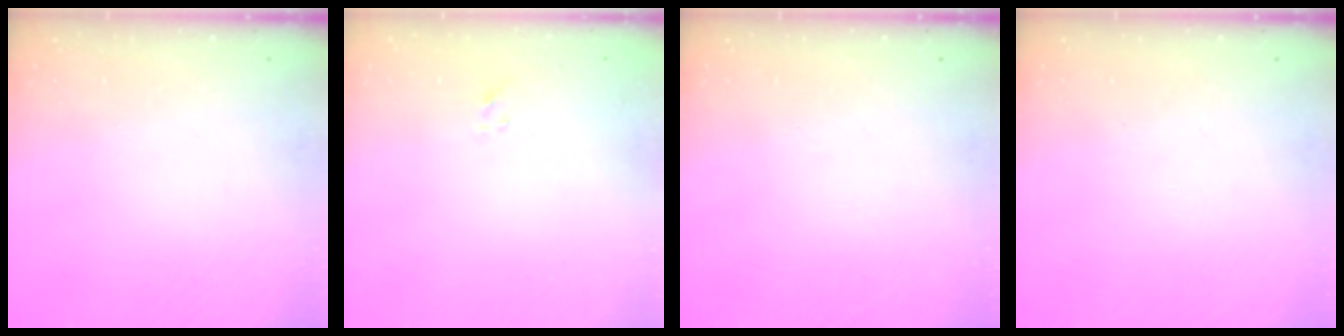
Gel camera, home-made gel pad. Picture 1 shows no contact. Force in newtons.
{"total": 1.3, "press": 1.1, "slide": 0.6}
{"total": 0.0}
{"total": 0.0}